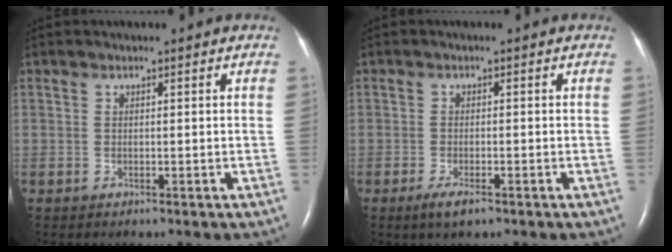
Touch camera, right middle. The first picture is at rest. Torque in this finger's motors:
{"motor_torque": [0.30, -0.32, 0.04, 0.01]}